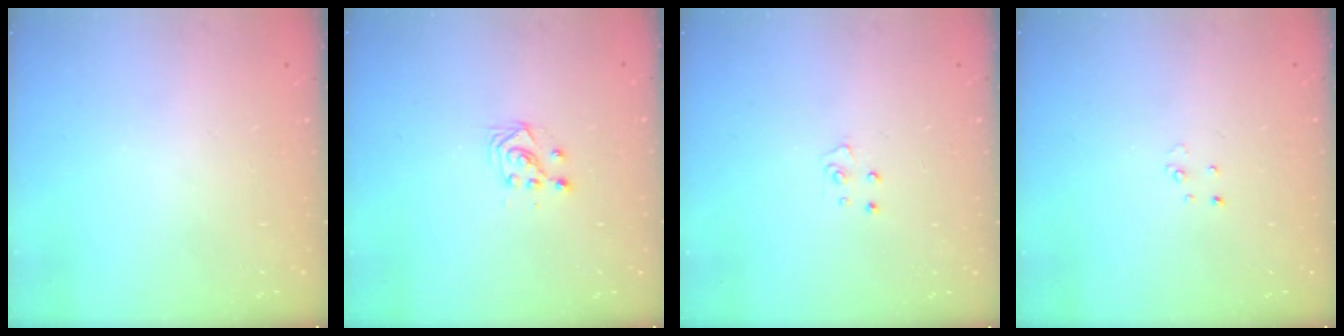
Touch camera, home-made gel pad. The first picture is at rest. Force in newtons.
{"total": 3.2, "press": 3.1, "slide": 0.9}
{"total": 2.9, "press": 2.9, "slide": 0.3}
{"total": 2.6, "press": 2.6, "slide": 0.3}